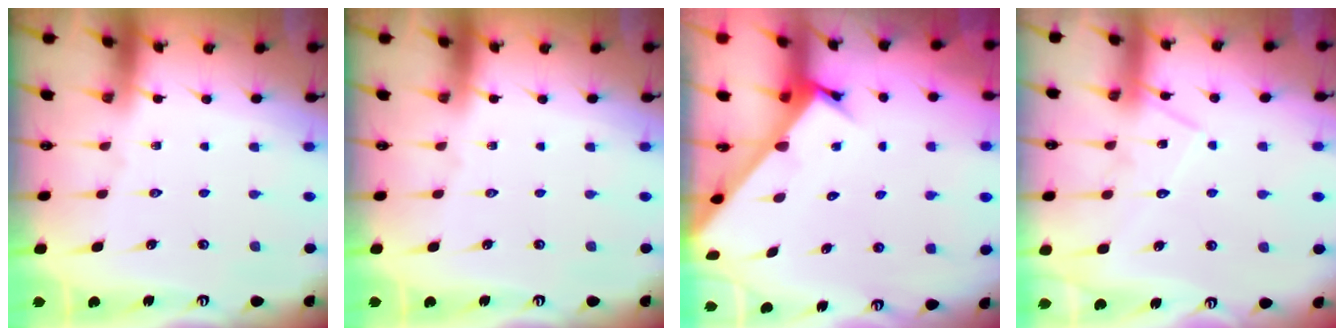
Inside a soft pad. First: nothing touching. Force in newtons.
{"total": 0.0}
{"total": 3.3, "press": 3.3, "slide": 0.2}
{"total": 12.1, "press": 12.0, "slide": 0.9}